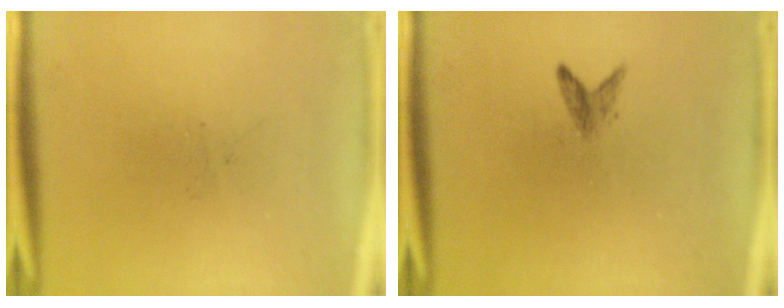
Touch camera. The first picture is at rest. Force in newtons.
{"total": 1.3}